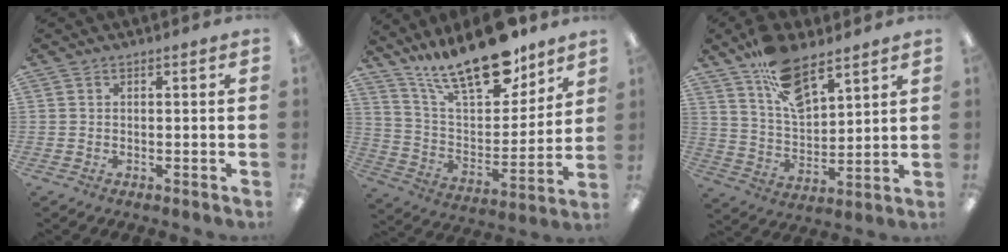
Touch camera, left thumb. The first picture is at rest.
{"total": 21.9, "force": [16.9, 7.4, 11.9], "torque": [-0.204, -0.107, 0.292]}
{"total": 8.9, "force": [6.1, 3.9, 5.2], "torque": [-0.086, -0.027, 0.106]}